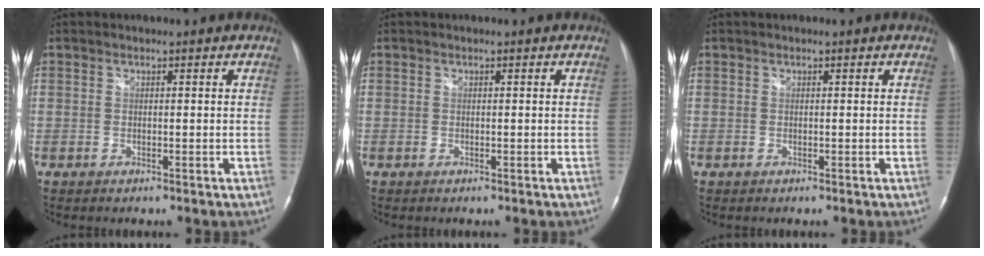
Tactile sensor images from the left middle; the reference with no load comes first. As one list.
[{"total": 0.0}, {"total": 0.0}]